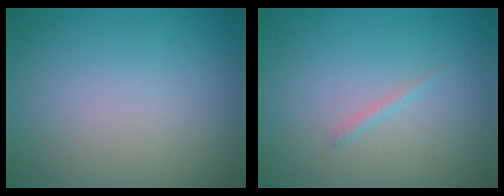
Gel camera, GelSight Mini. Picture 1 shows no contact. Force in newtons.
{"total": 0.6, "press": 0.6, "slide": 0.1}